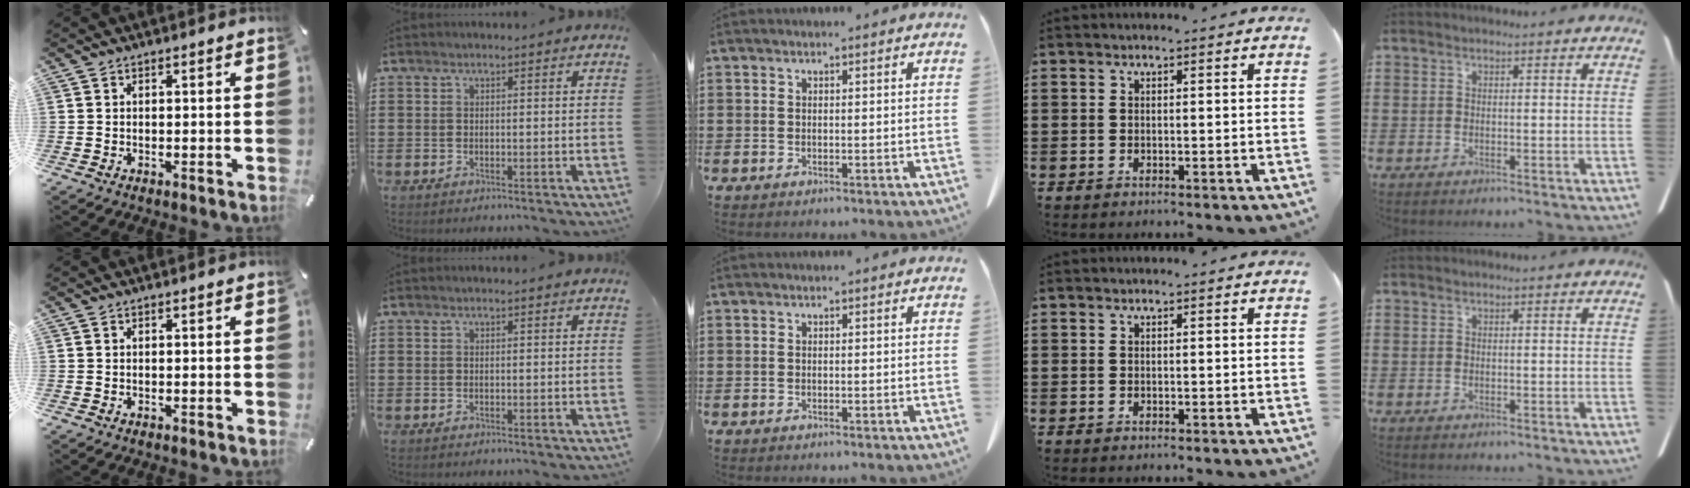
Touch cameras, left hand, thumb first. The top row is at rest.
{}